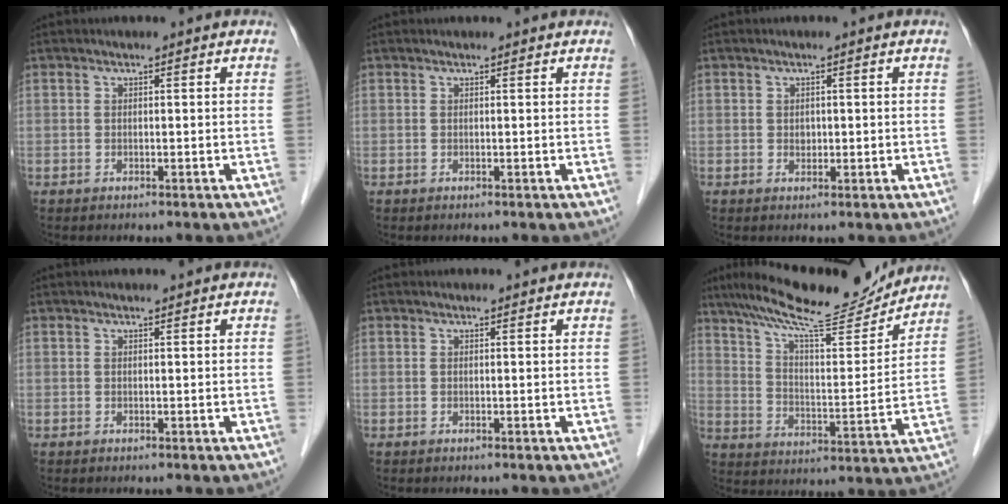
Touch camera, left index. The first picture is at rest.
{"total": 1.1, "force": [1.1, 0.1, 0.1], "torque": [-0.010, 0.010, 0.014]}
{"total": 1.1, "force": [0.1, 0.9, 0.6], "torque": [-0.010, 0.000, 0.004]}
{"total": 1.2, "force": [1.1, 0.0, 0.4], "torque": [-0.005, 0.008, 0.020]}
{"total": 1.8, "force": [1.8, 0.2, 0.3], "torque": [-0.010, 0.011, 0.020]}
{"total": 17.8, "force": [16.0, 1.9, 7.6], "torque": [-0.132, 0.002, 0.247]}